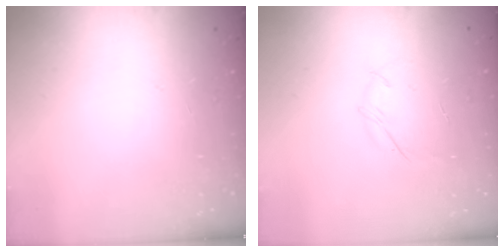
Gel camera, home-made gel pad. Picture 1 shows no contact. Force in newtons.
{"total": 3.8, "press": 3.7, "slide": 0.7}